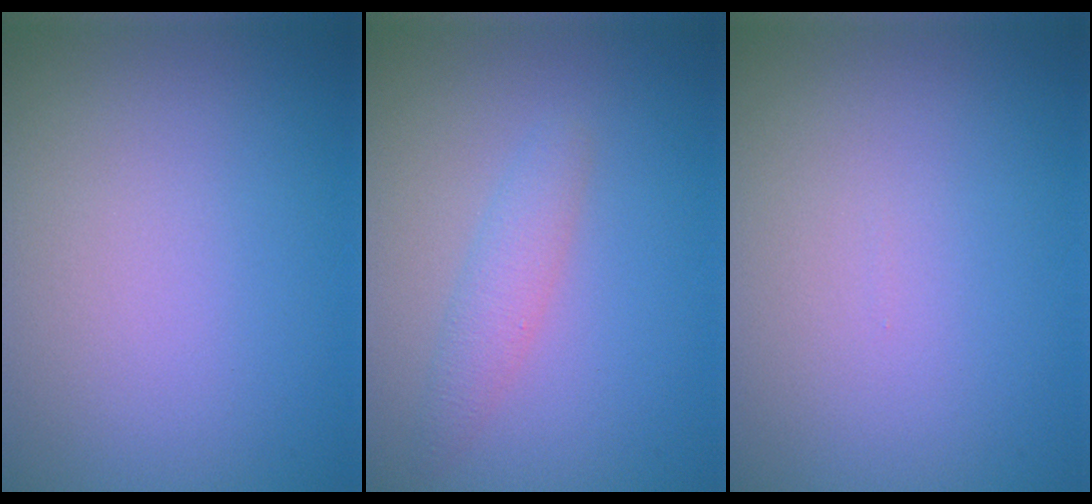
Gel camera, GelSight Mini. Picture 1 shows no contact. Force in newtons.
{"total": 1.9, "press": 1.9, "slide": 0.1}
{"total": 0.0}